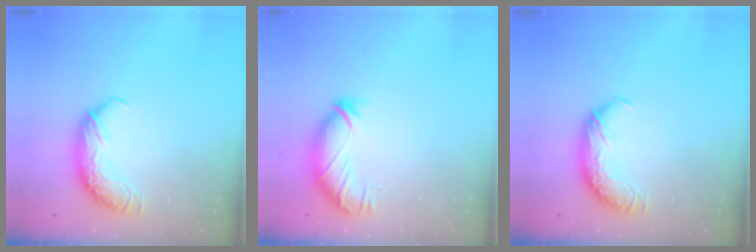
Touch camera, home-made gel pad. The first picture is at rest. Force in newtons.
{"total": 4.3, "press": 4.0, "slide": 1.6}
{"total": 0.0}